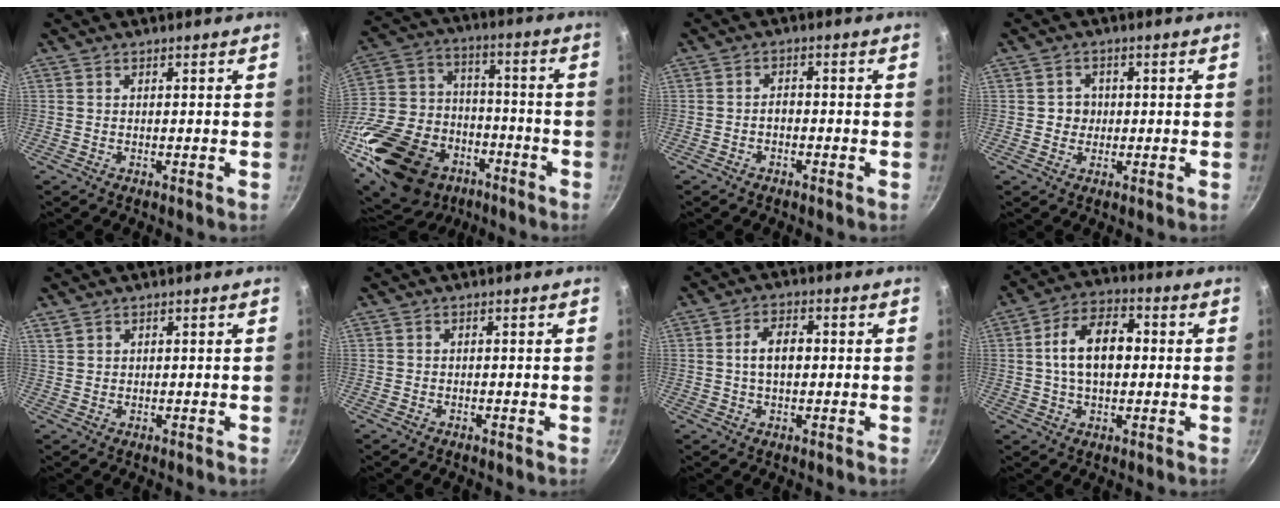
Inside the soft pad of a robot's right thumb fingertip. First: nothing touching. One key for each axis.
{"total": 32.9, "fx": -16.1, "fy": 23.2, "fz": 16.8, "tx": -0.332, "ty": 0.076, "tz": -0.252}
{"total": 2.1, "fx": -1.0, "fy": 1.3, "fz": 1.3, "tx": -0.014, "ty": 0.018, "tz": -0.019}
{"total": 3.0, "fx": 0.0, "fy": 2.9, "fz": 0.9, "tx": 0.008, "ty": 0.003, "tz": -0.005}
{"total": 1.6, "fx": 1.1, "fy": 1.0, "fz": 0.4, "tx": -0.003, "ty": 0.004, "tz": 0.024}
{"total": 0.0}
{"total": 5.7, "fx": 0.3, "fy": 3.4, "fz": 4.5, "tx": -0.069, "ty": 0.015, "tz": -0.001}
{"total": 12.0, "fx": 0.9, "fy": 7.4, "fz": 9.4, "tx": -0.135, "ty": 0.026, "tz": 0.005}